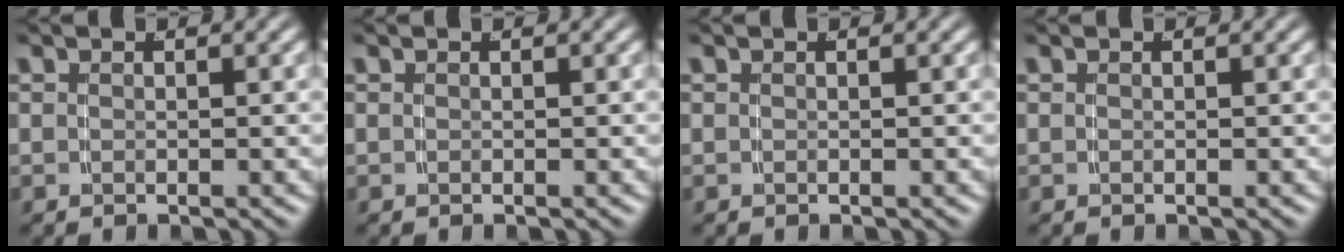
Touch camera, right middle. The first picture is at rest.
{"total": 0.0}
{"total": 0.0}
{"total": 0.0}